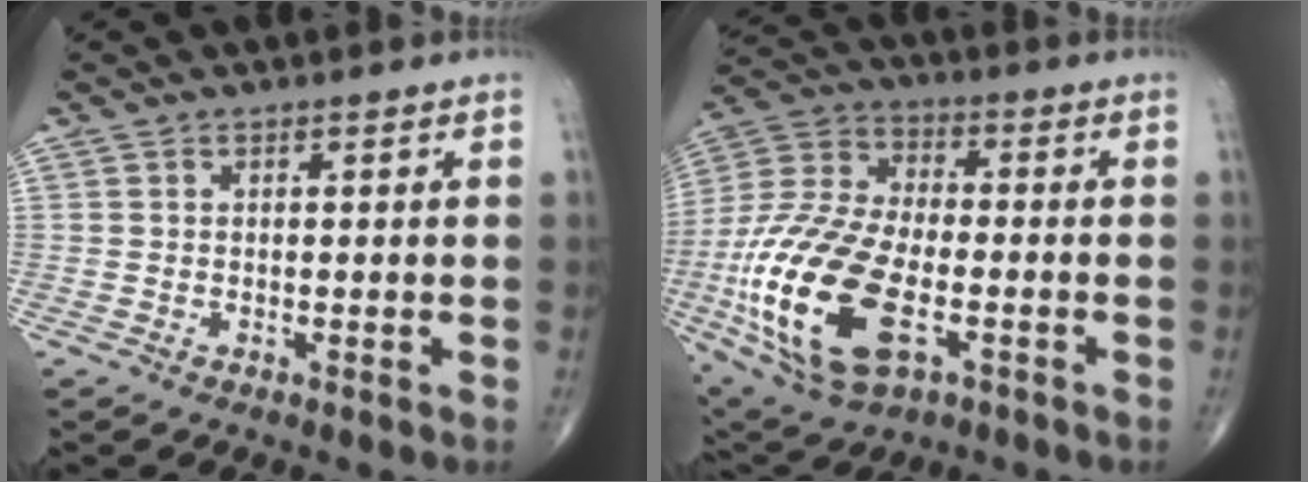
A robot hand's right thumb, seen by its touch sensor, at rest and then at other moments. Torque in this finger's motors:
{"motor_torque": [1.33, 0.73, 2.39, -0.38, 0.76]}